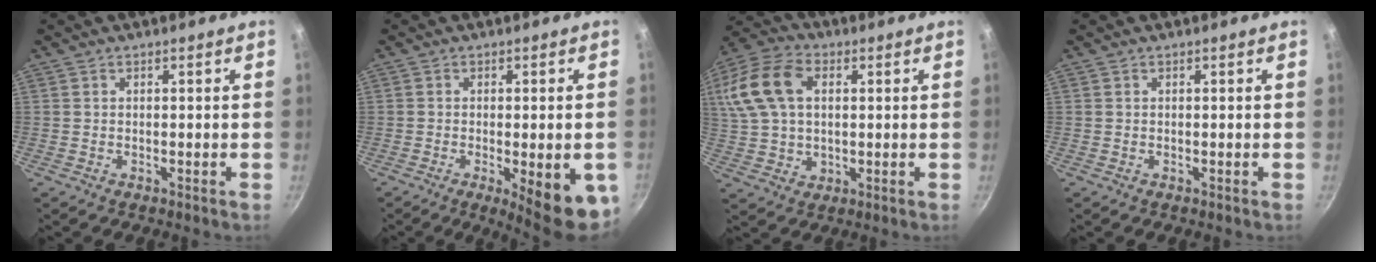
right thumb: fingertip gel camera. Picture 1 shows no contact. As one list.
[{"total": 12.3, "force": [-3.8, 3.5, 11.2], "torque": [-0.122, -0.002, -0.043]}, {"total": 18.1, "force": [4.5, 12.5, 12.3], "torque": [-0.258, 0.017, 0.078]}, {"total": 0.0}]